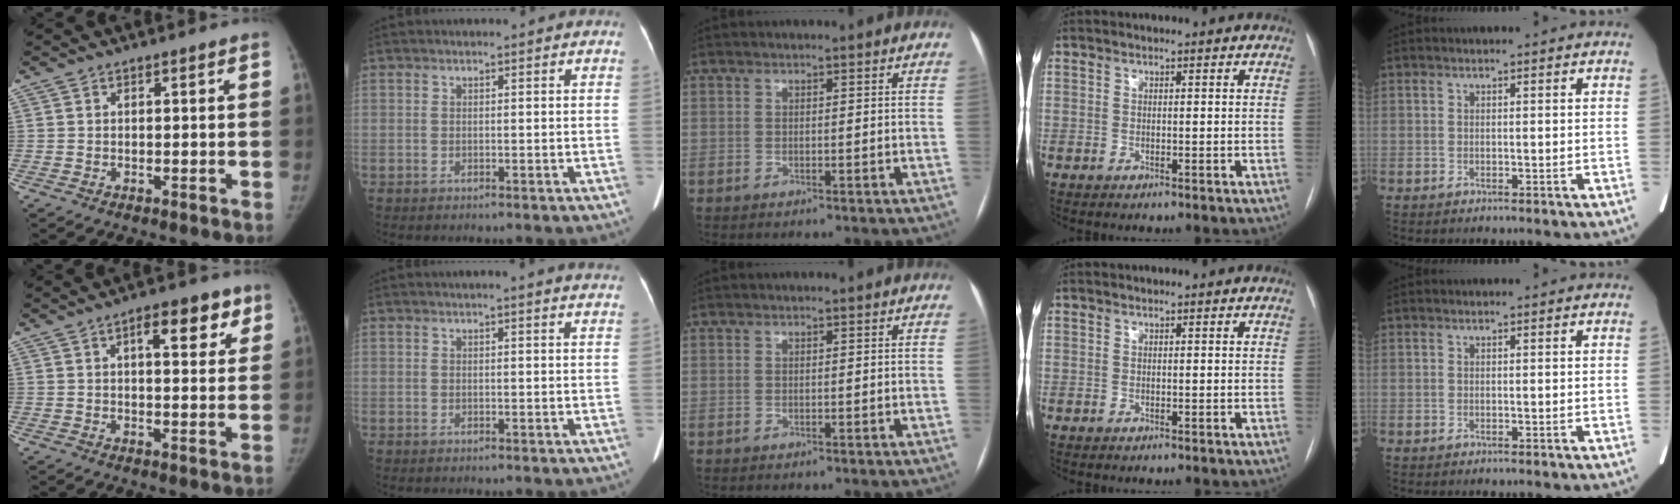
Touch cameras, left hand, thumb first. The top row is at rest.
{"thumb": {"total": 8.3, "force": [3.9, 3.6, 6.3], "torque": [-0.058, -0.010, 0.049]}, "index": {"total": 4.5, "force": [4.1, 0.2, 1.8], "torque": [-0.020, 0.008, 0.030]}}